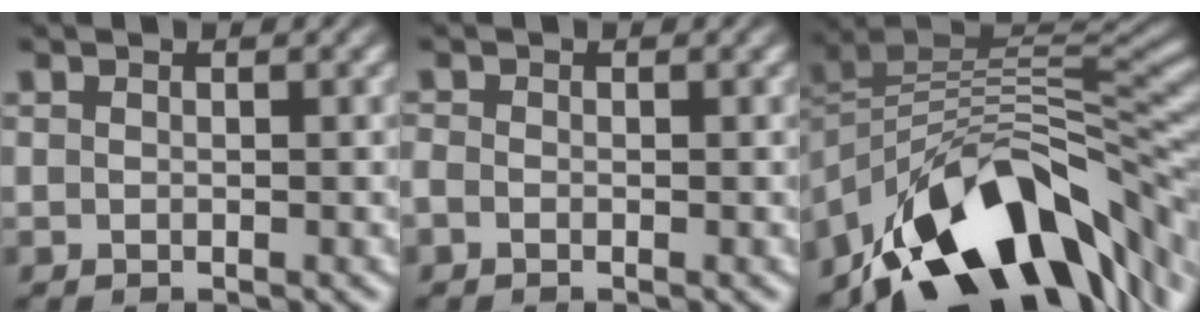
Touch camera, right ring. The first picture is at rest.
{"total": 1.1, "force": [-0.8, 0.8, 0.2], "torque": [-0.006, -0.004, -0.015]}
{"total": 17.4, "force": [-6.0, 10.1, 12.9], "torque": [-0.190, -0.028, -0.076]}